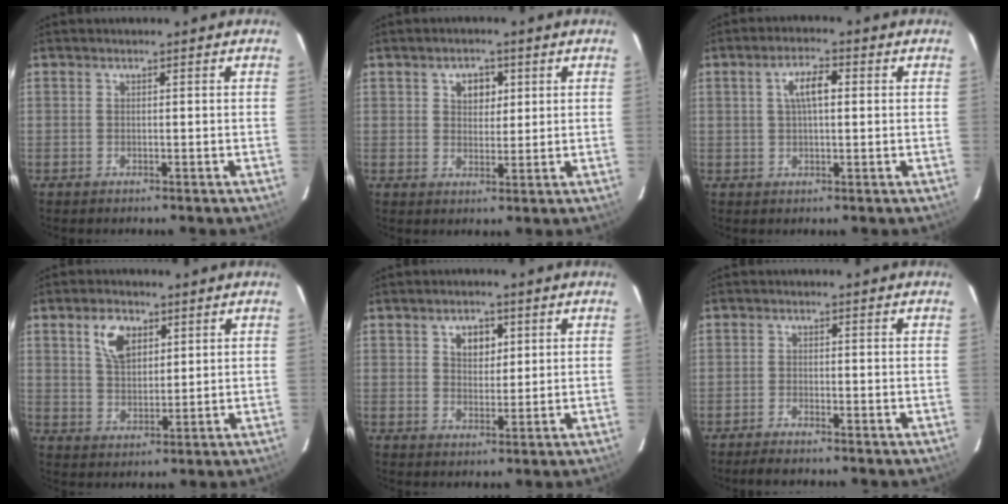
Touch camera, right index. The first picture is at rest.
{"total": 4.1, "force": [1.6, 3.1, 2.3], "torque": [-0.029, 0.010, 0.028]}
{"total": 4.9, "force": [1.1, 1.8, 4.4], "torque": [-0.083, 0.013, 0.020]}
{"total": 6.9, "force": [3.3, 4.1, 4.5], "torque": [-0.080, 0.010, 0.064]}
{"total": 4.3, "force": [1.8, 3.0, 2.5], "torque": [-0.035, 0.006, 0.031]}
{"total": 2.6, "force": [-2.4, 0.3, 1.1], "torque": [-0.034, -0.006, -0.045]}